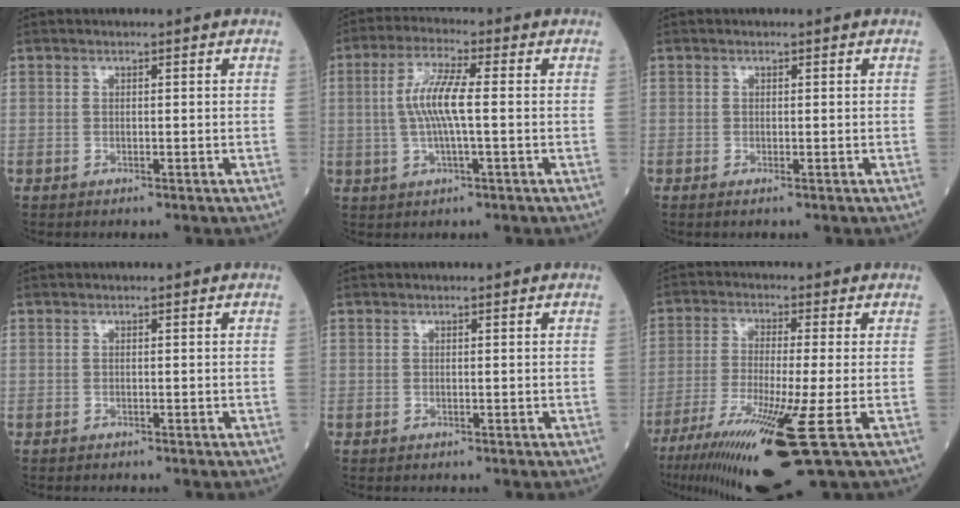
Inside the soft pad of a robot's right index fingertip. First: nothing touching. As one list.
[{"total": 7.3, "force": [0.1, 0.7, 7.3], "torque": [-0.152, 0.004, -0.002]}, {"total": 0.5, "force": [-0.3, -0.1, 0.4], "torque": [-0.006, -0.001, -0.006]}, {"total": 0.0}, {"total": 0.0}, {"total": 14.8, "force": [-7.4, -0.5, 12.8], "torque": [-0.229, -0.046, -0.130]}]